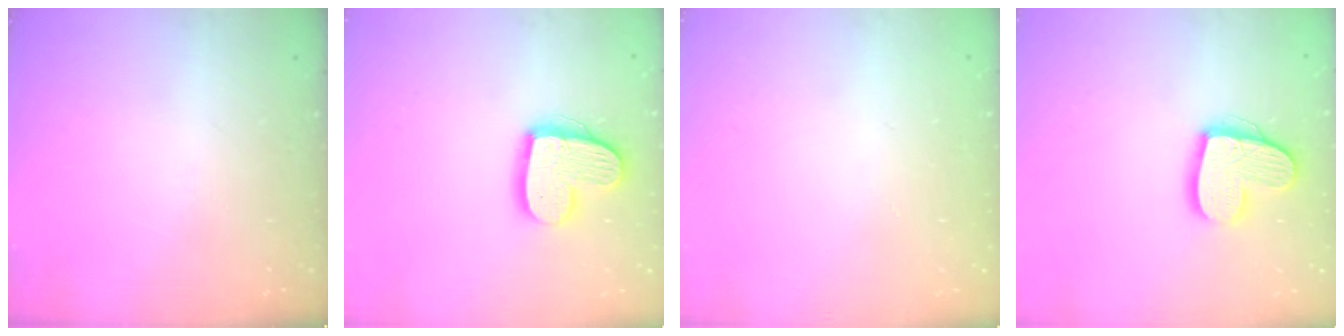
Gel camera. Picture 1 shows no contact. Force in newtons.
{"total": 13.9, "press": 13.9, "slide": 1.0}
{"total": 0.0}
{"total": 15.0, "press": 14.9, "slide": 1.1}